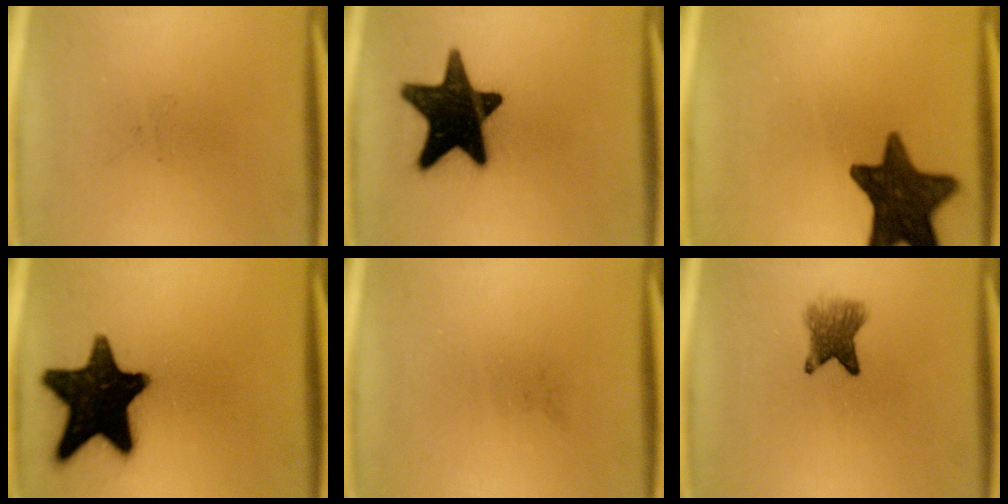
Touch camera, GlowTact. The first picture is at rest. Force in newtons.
{"total": 18.8}
{"total": 14.6}
{"total": 18.5}
{"total": 0.0}
{"total": 4.8}